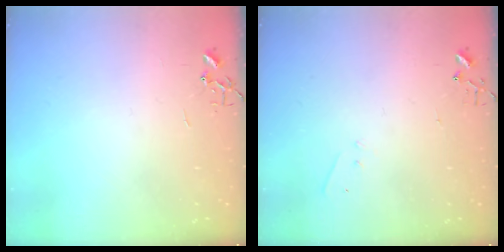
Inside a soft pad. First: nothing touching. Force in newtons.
{"total": 4.2, "press": 4.1, "slide": 0.6}